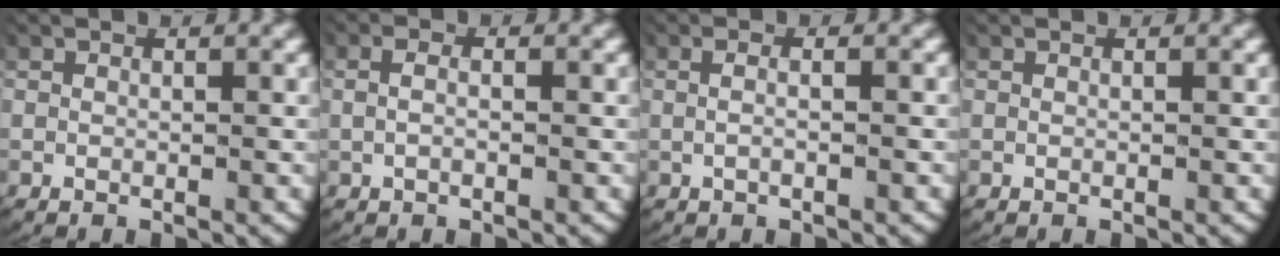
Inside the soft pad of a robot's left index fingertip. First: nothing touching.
{"total": 1.4, "force": [-0.2, 0.6, 1.3], "torque": [-0.031, -0.001, -0.004]}
{"total": 1.3, "force": [-0.3, 0.2, 1.3], "torque": [-0.030, -0.001, -0.005]}
{"total": 0.0}